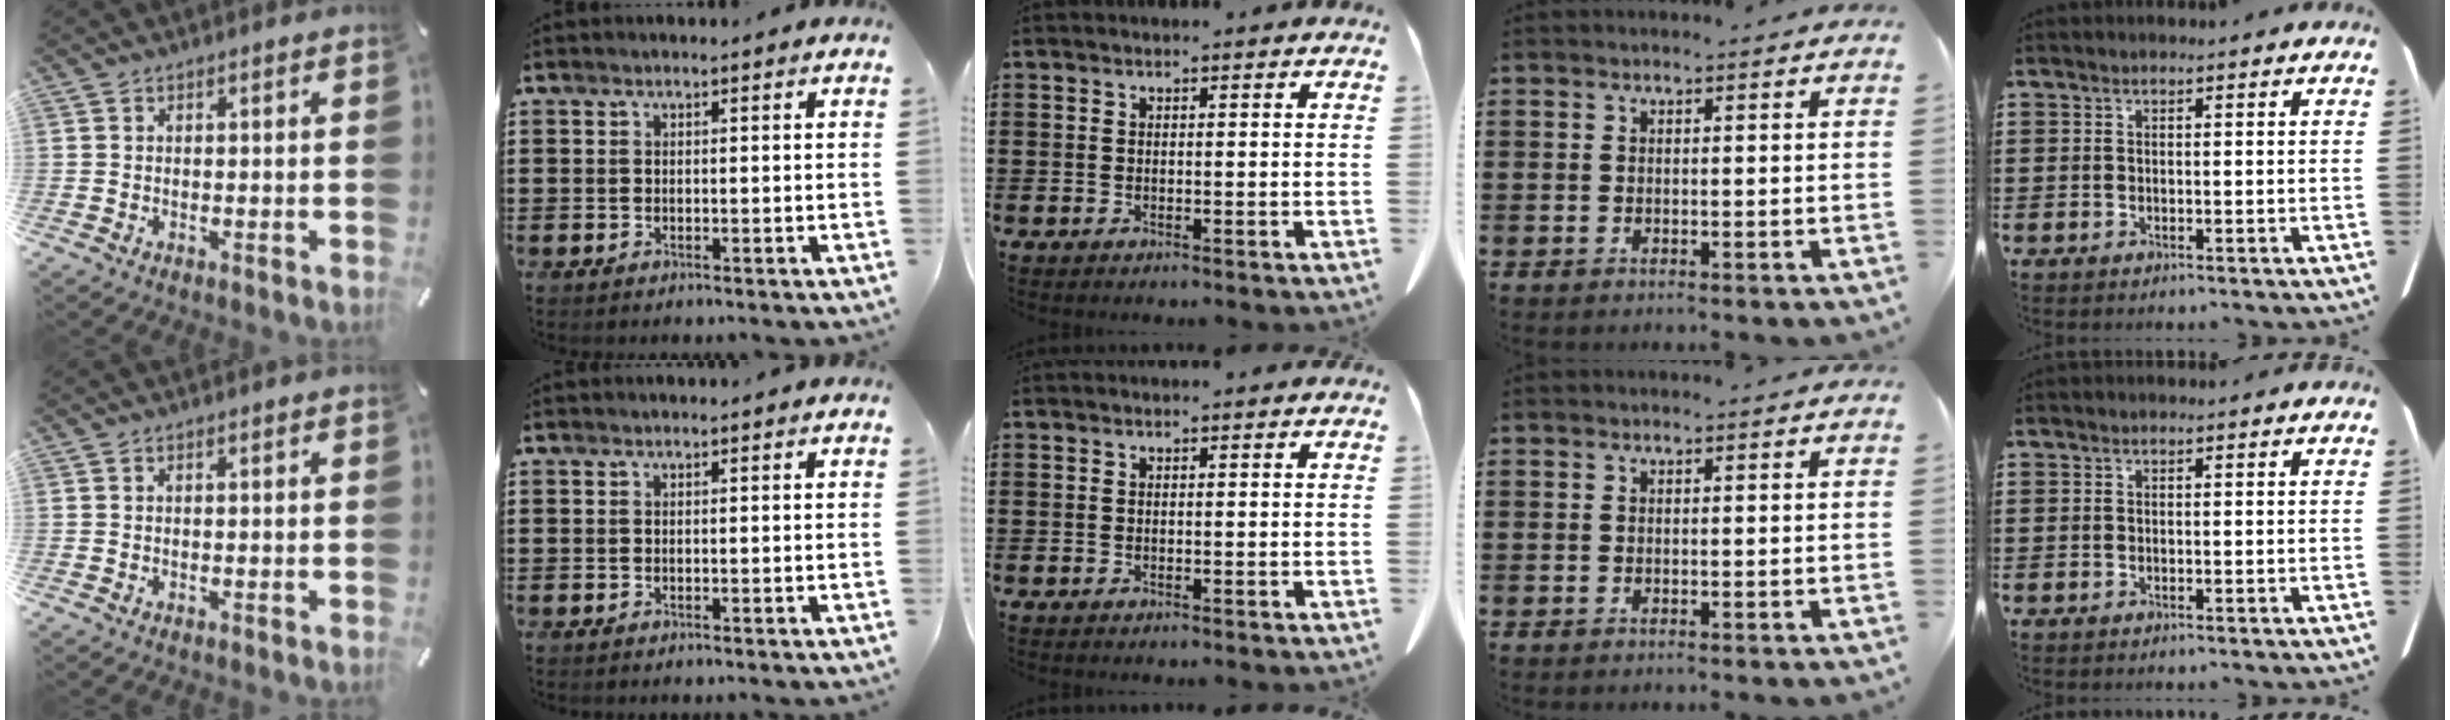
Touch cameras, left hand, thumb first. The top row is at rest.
{}